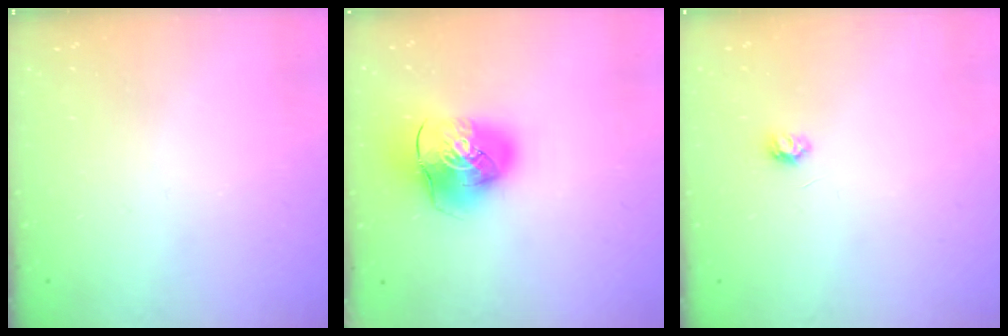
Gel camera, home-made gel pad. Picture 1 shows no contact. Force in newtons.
{"total": 13.0, "press": 12.9, "slide": 1.8}
{"total": 3.0, "press": 3.0, "slide": 0.4}